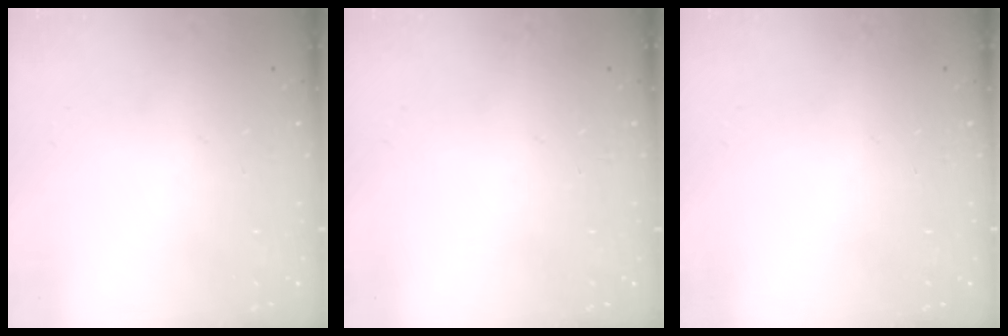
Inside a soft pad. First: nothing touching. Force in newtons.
{"total": 0.0}
{"total": 0.0}